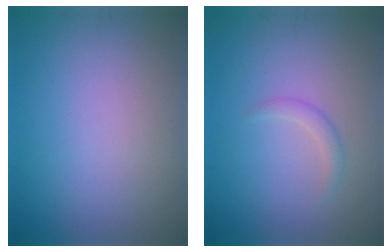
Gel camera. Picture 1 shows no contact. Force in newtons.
{"total": 1.2, "press": 1.2, "slide": 0.1}